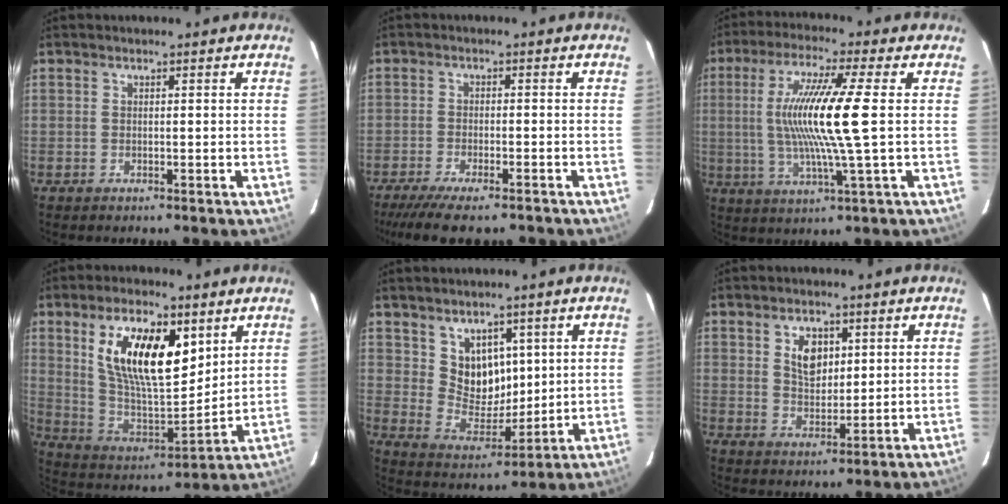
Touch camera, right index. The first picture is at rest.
{"total": 11.0, "force": [-9.1, 2.2, 5.7], "torque": [-0.131, -0.031, -0.150]}
{"total": 14.2, "force": [0.7, -0.6, 14.1], "torque": [-0.265, -0.006, 0.015]}
{"total": 18.9, "force": [8.0, 8.1, 15.1], "torque": [-0.277, 0.004, 0.157]}
{"total": 8.8, "force": [4.0, 6.7, 4.0], "torque": [-0.067, -0.001, 0.090]}
{"total": 6.1, "force": [2.3, 3.8, 4.1], "torque": [-0.066, 0.005, 0.046]}